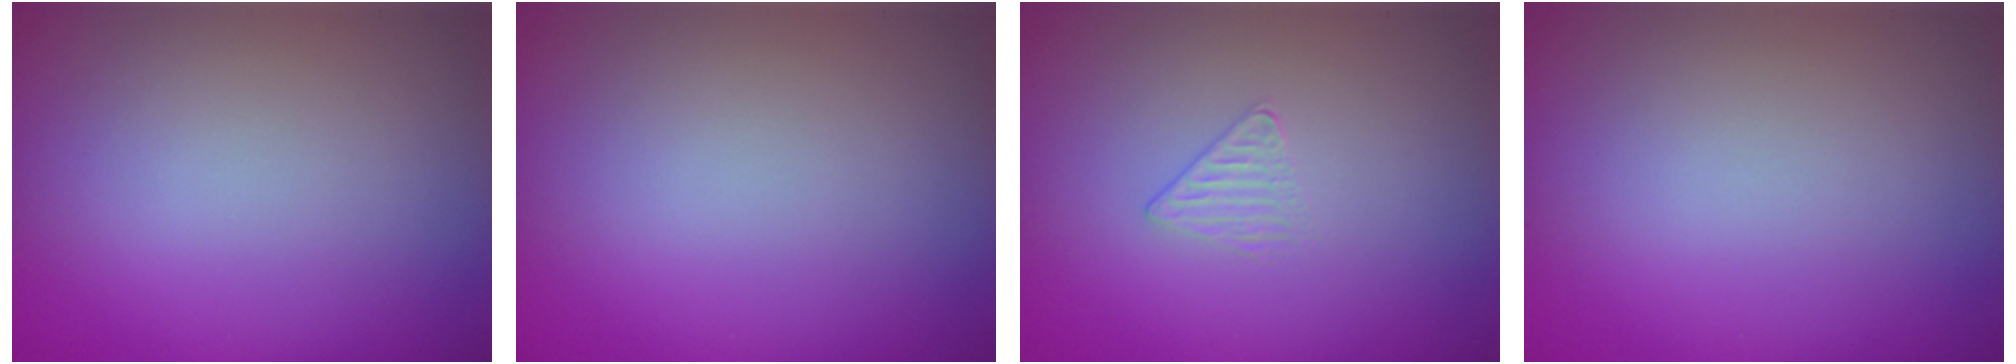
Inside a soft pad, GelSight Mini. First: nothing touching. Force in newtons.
{"total": 0.0}
{"total": 1.0, "press": 0.3, "slide": 0.9}
{"total": 0.0}